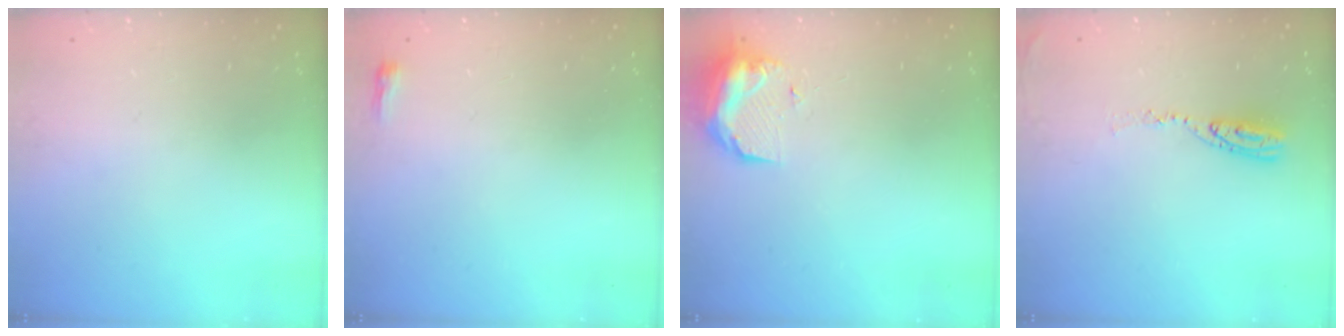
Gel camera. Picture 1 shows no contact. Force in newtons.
{"total": 2.3, "press": 2.2, "slide": 0.7}
{"total": 9.7, "press": 9.6, "slide": 0.9}
{"total": 6.8, "press": 6.8, "slide": 0.6}